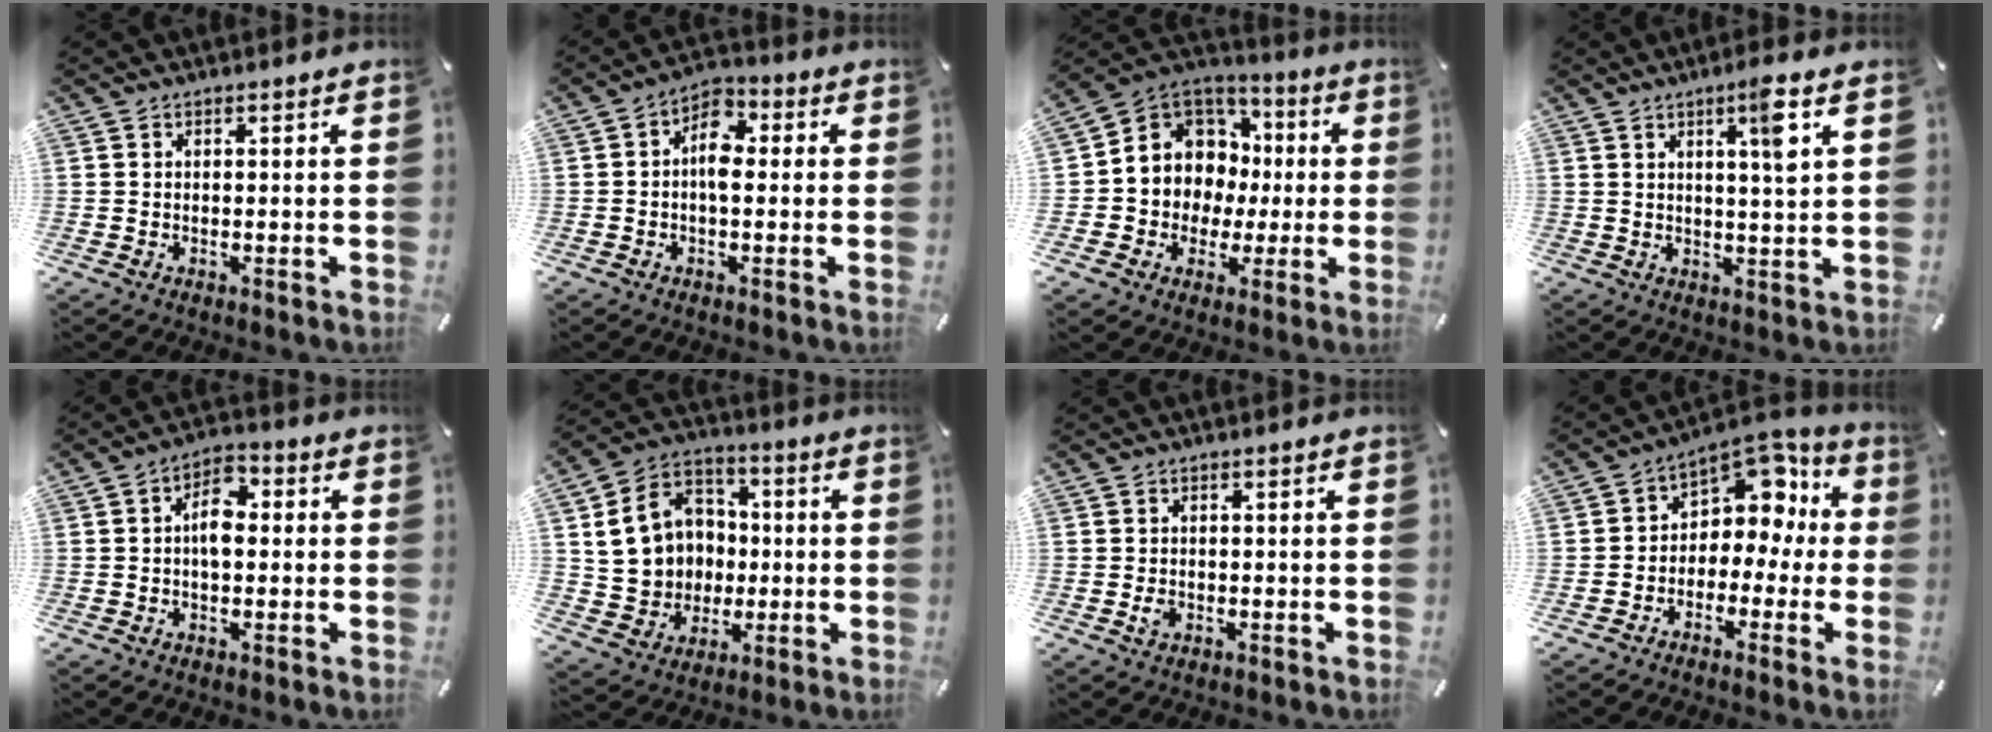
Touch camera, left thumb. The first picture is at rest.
{"total": 6.6, "force": [-0.6, 4.1, 5.1], "torque": [-0.084, 0.011, -0.015]}
{"total": 9.9, "force": [1.1, 9.8, 0.8], "torque": [-0.044, -0.029, 0.031]}
{"total": 6.3, "force": [2.6, 0.3, 5.7], "torque": [-0.085, -0.014, 0.032]}
{"total": 6.8, "force": [0.1, 4.2, 5.3], "torque": [-0.074, 0.008, -0.003]}
{"total": 15.4, "force": [0.7, 14.4, 5.6], "torque": [-0.113, 0.011, 0.023]}
{"total": 1.7, "force": [-0.4, 1.3, 1.1], "torque": [-0.026, 0.001, -0.010]}
{"total": 9.9, "force": [3.9, 7.8, 4.7], "torque": [-0.053, -0.036, 0.068]}